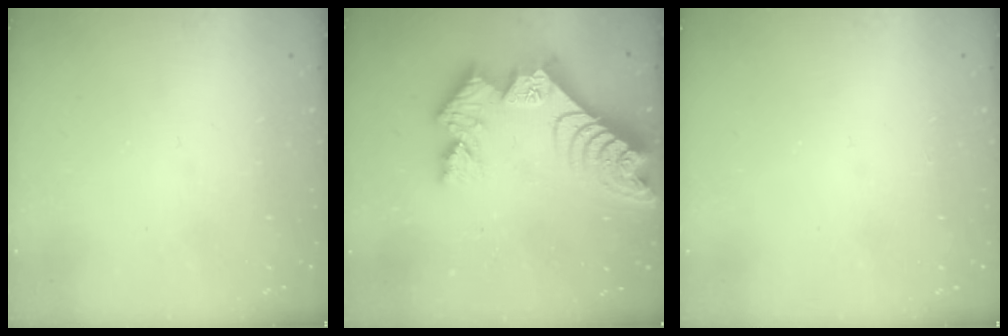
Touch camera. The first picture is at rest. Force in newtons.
{"total": 17.0, "press": 16.9, "slide": 1.6}
{"total": 1.7, "press": 1.7, "slide": 0.2}